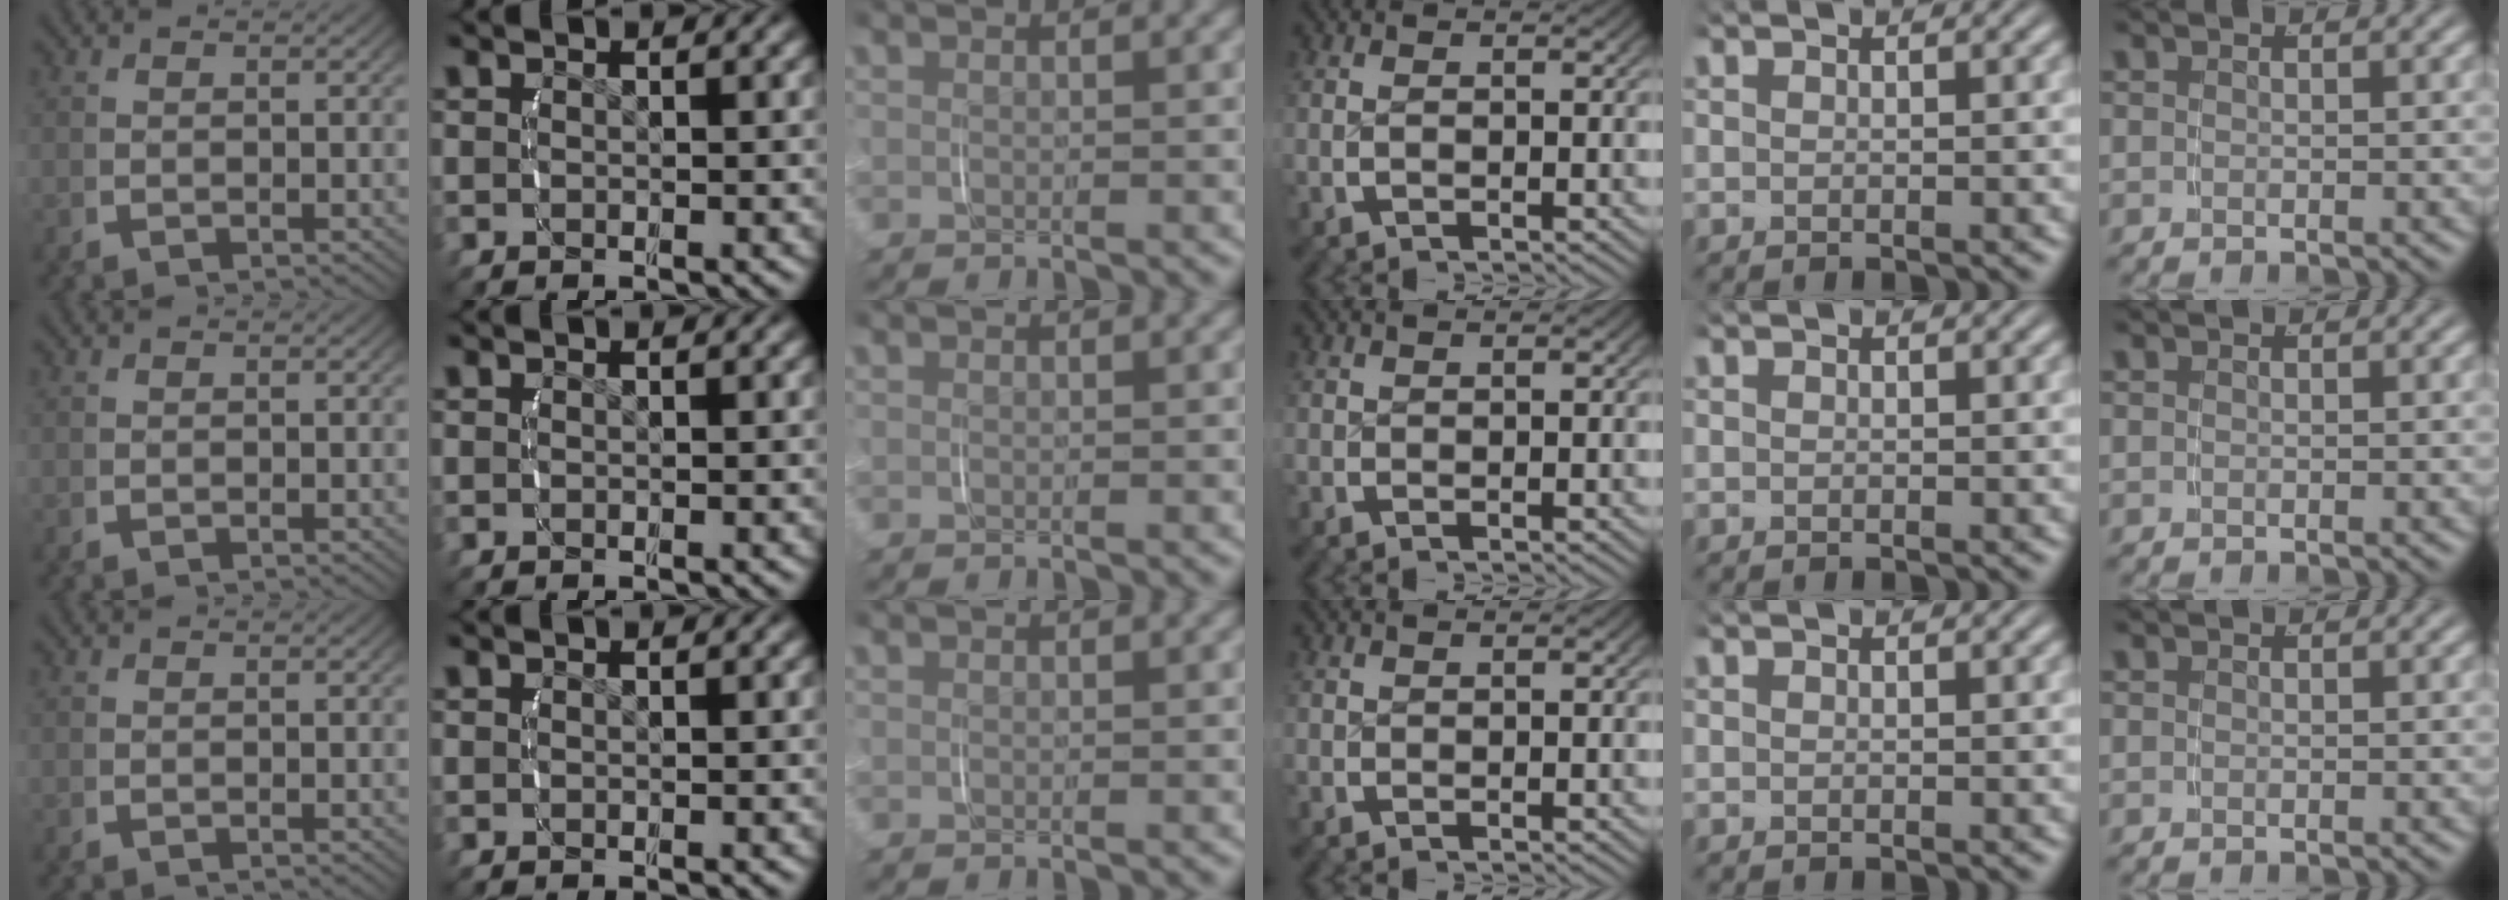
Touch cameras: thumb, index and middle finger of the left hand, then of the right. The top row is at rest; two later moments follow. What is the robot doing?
{"motion": "grasp_and_lifting", "object": "velcro strap"}